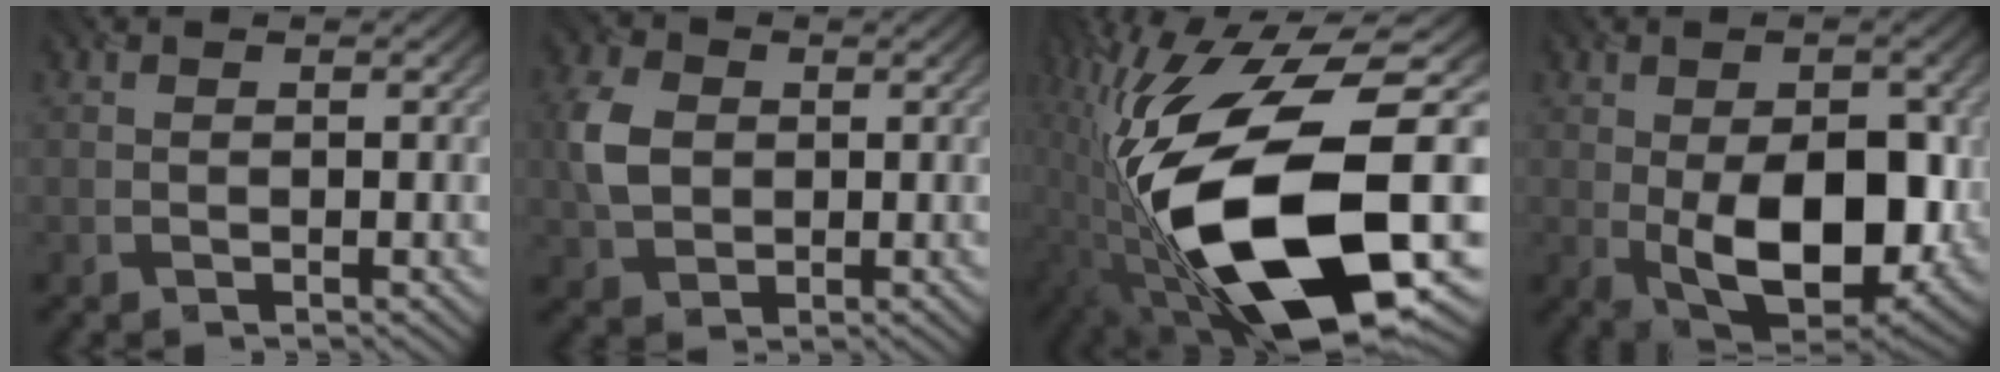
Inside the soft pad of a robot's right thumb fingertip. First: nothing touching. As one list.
[{"total": 4.9, "force": [0.4, 3.9, 2.9], "torque": [-0.080, 0.006, 0.005]}, {"total": 19.6, "force": [-5.8, 7.8, 17.1], "torque": [-0.341, -0.031, -0.092]}, {"total": 13.6, "force": [-2.2, 7.4, 11.1], "torque": [-0.171, -0.021, -0.027]}]